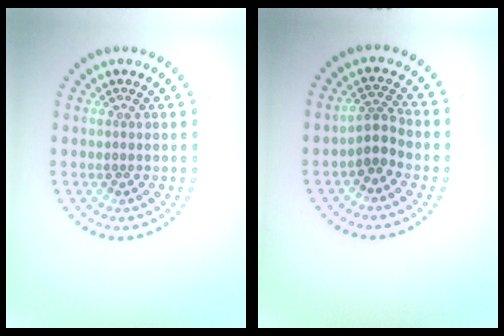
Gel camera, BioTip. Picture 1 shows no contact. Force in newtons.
{"total": 2.2, "press": 1.8, "slide": 1.3}